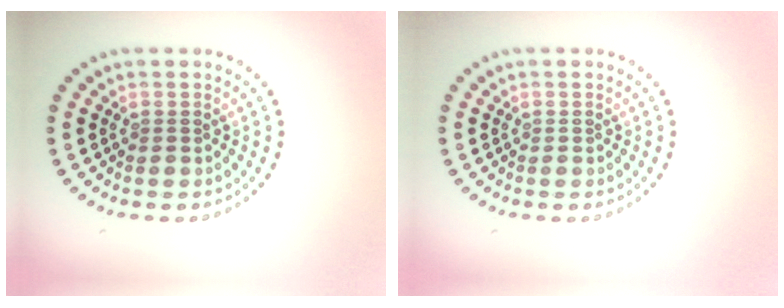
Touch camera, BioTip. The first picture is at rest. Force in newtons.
{"total": 0.0}